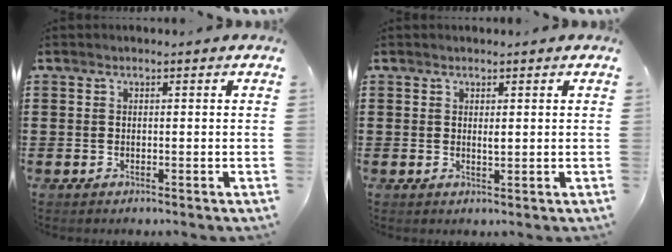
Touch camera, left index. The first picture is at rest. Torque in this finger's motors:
{"motor_torque": [0.50, 0.05, 0.06, 0.03]}